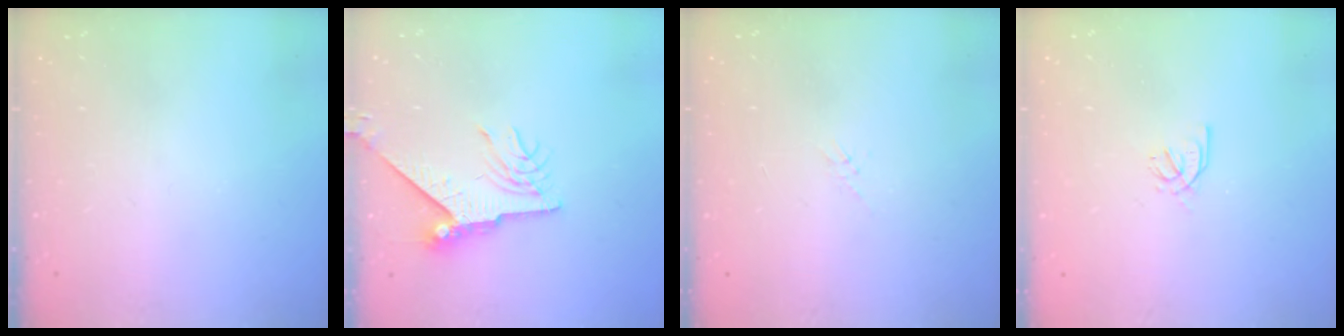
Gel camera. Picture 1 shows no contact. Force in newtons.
{"total": 8.7, "press": 8.7, "slide": 0.6}
{"total": 0.5, "press": 0.5, "slide": 0.2}
{"total": 1.7, "press": 1.6, "slide": 0.5}